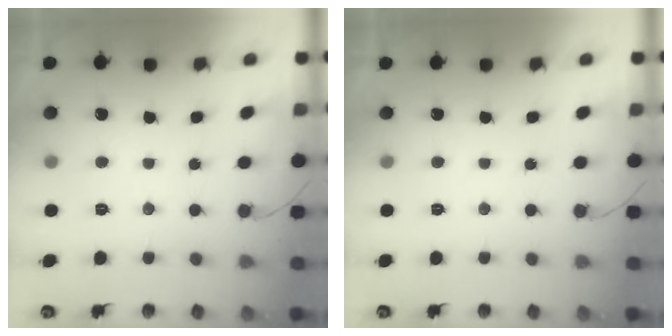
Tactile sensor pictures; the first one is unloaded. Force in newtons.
{"total": 1.7, "press": 1.7, "slide": 0.0}